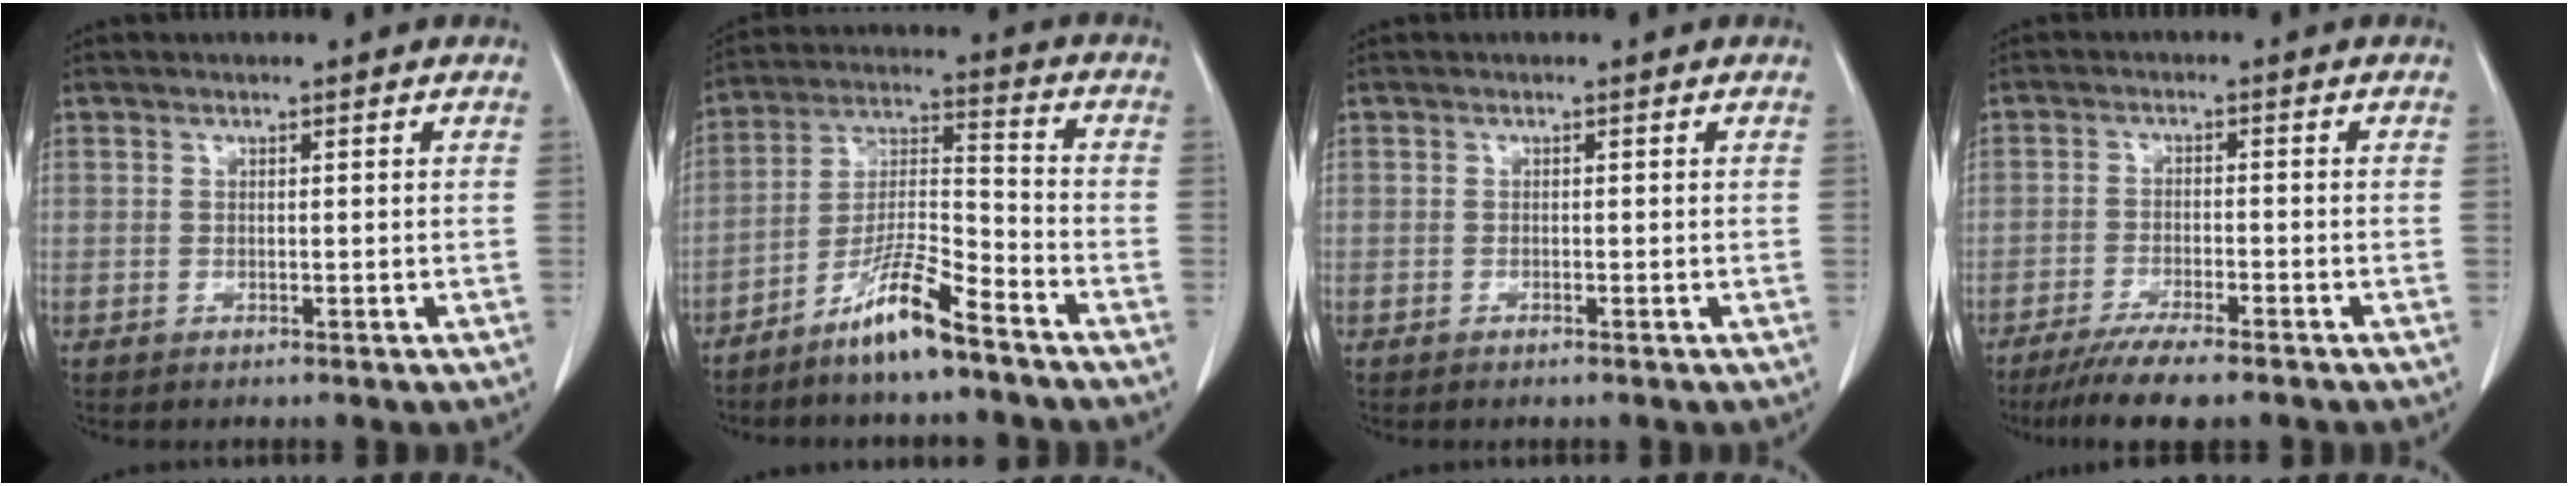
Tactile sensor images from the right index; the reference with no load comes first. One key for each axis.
{"total": 10.1, "fx": -7.3, "fy": 0.9, "fz": 7.0, "tx": -0.140, "ty": -0.009, "tz": -0.139}
{"total": 0.0}
{"total": 8.2, "fx": -6.5, "fy": 0.5, "fz": 5.0, "tx": -0.078, "ty": -0.019, "tz": -0.103}